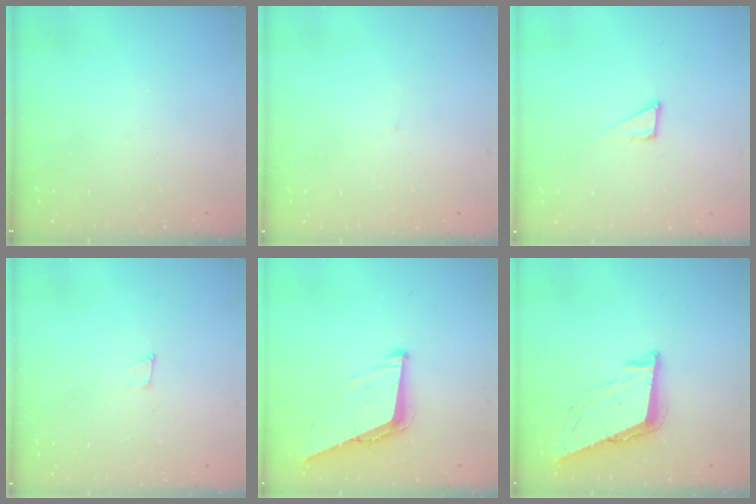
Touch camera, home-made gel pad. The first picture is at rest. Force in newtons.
{"total": 2.0, "press": 2.0, "slide": 0.1}
{"total": 3.5, "press": 3.5, "slide": 0.2}
{"total": 3.2, "press": 3.2, "slide": 0.2}
{"total": 9.0, "press": 8.6, "slide": 2.6}
{"total": 8.9, "press": 8.5, "slide": 2.7}